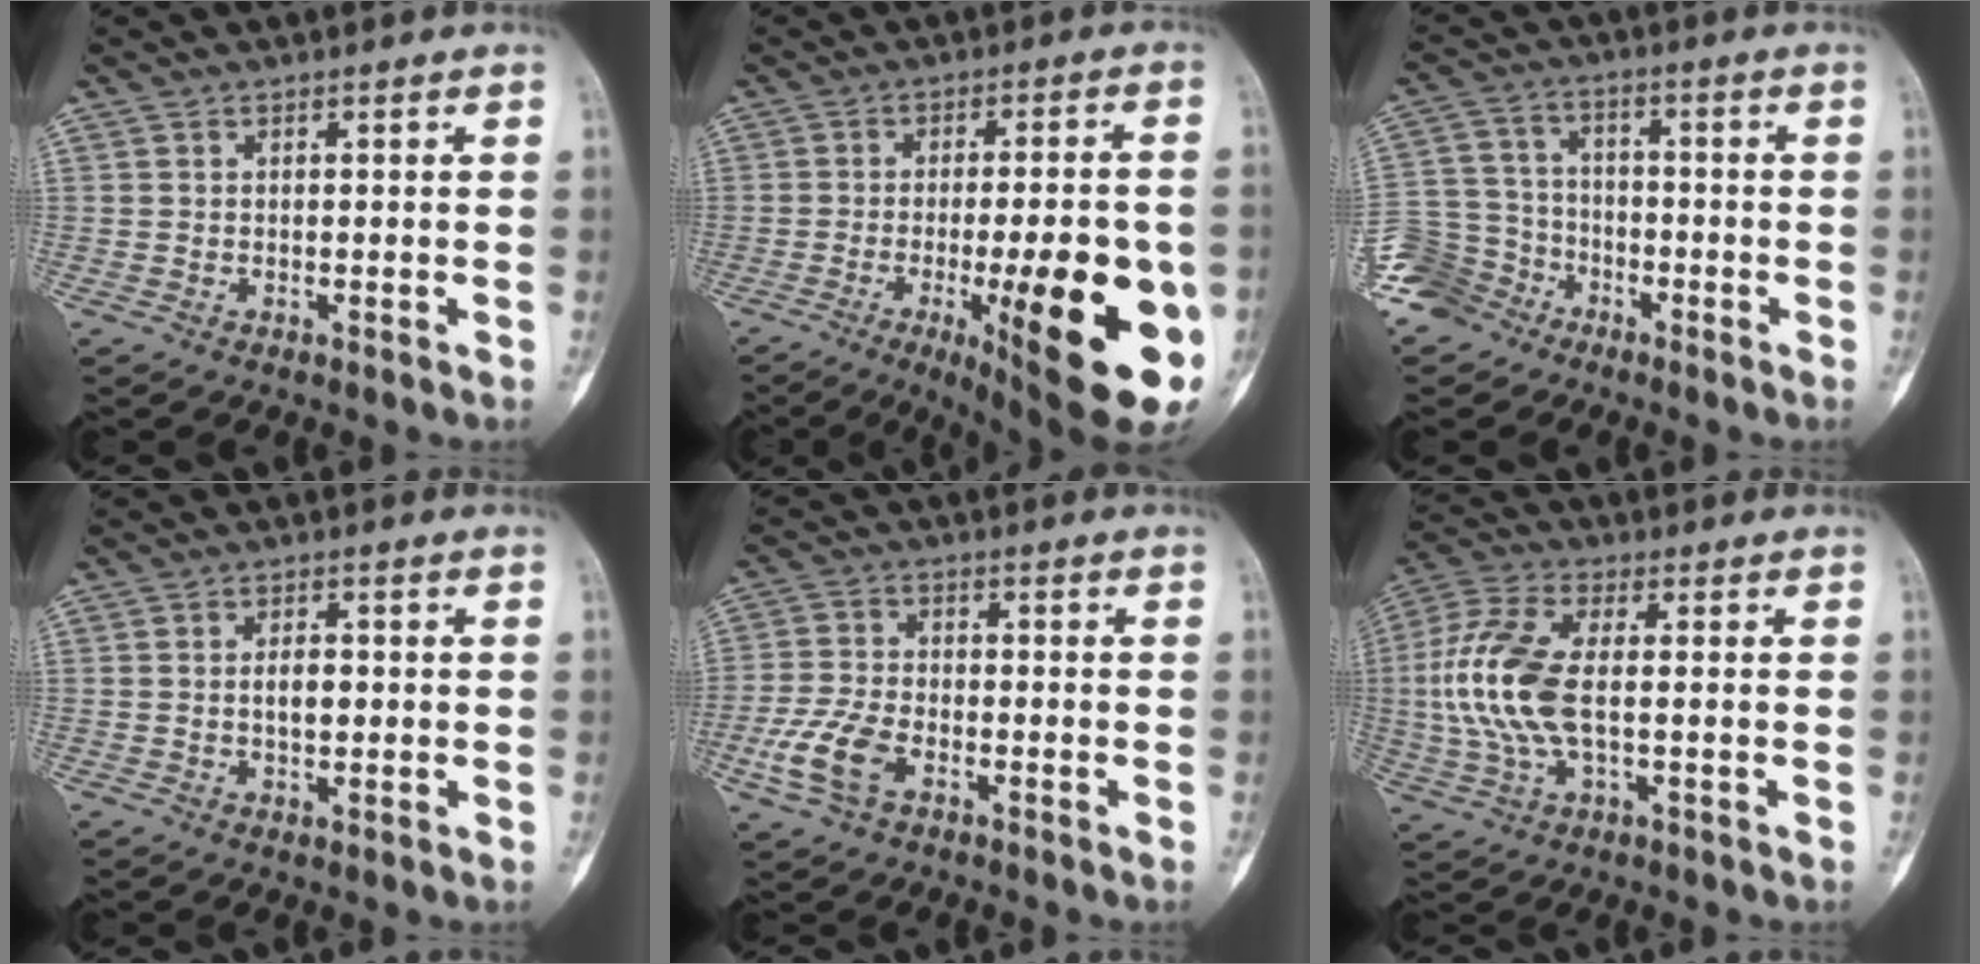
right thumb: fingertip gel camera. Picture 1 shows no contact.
{"total": 24.1, "force": [-6.7, 6.7, 22.1], "torque": [-0.244, -0.006, -0.072]}
{"total": 10.0, "force": [-6.8, 7.3, 1.3], "torque": [-0.011, 0.048, -0.135]}
{"total": 3.0, "force": [0.0, 1.6, 2.5], "torque": [-0.035, 0.002, -0.001]}
{"total": 8.5, "force": [-3.6, 4.9, 5.9], "torque": [-0.133, 0.013, -0.071]}
{"total": 13.7, "force": [-0.3, 6.5, 12.1], "torque": [-0.276, 0.013, -0.006]}